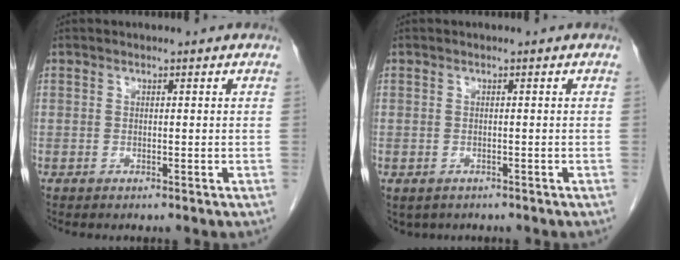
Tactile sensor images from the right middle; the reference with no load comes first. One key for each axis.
{"total": 2.5, "fx": -1.7, "fy": 1.8, "fz": 0.6, "tx": -0.008, "ty": 0.000, "tz": -0.020}